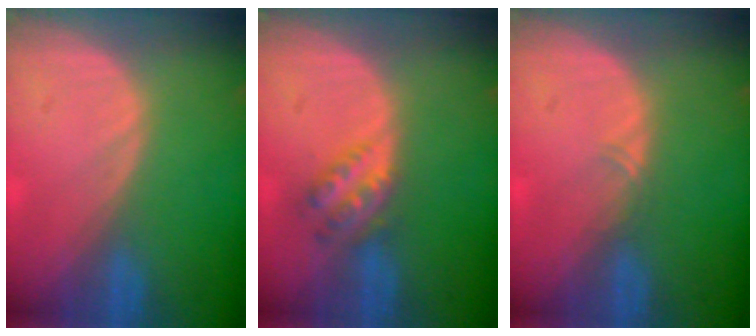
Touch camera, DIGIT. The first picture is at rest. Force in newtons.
{"total": 4.7, "press": 4.3, "slide": 1.9}
{"total": 0.8, "press": 0.7, "slide": 0.4}